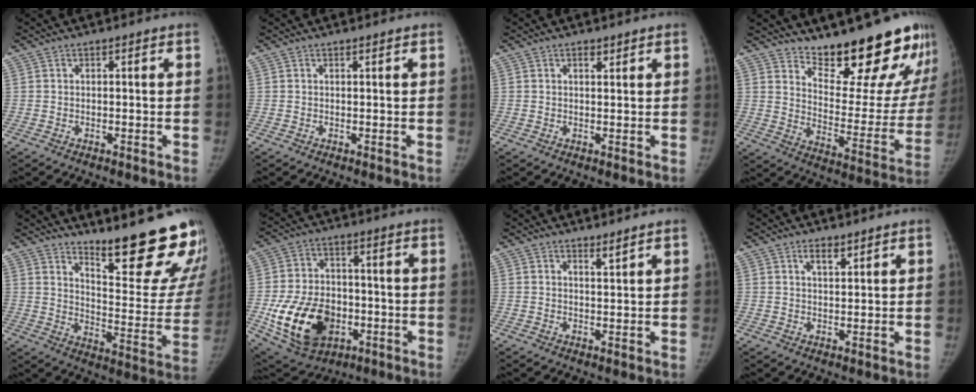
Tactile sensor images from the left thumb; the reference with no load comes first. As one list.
[{"total": 0.0}, {"total": 1.2, "force": [0.9, 0.5, 0.7], "torque": [-0.006, -0.005, 0.014]}, {"total": 21.5, "force": [17.7, 5.7, 10.8], "torque": [-0.108, -0.144, 0.249]}, {"total": 23.4, "force": [17.3, 4.6, 15.0], "torque": [-0.179, -0.148, 0.235]}, {"total": 18.1, "force": [-4.8, 12.8, 11.8], "torque": [-0.184, 0.010, -0.065]}, {"total": 1.6, "force": [1.4, 0.1, 0.7], "torque": [-0.009, -0.015, 0.025]}, {"total": 2.8, "force": [1.9, 1.1, 1.6], "torque": [-0.021, -0.013, 0.034]}]